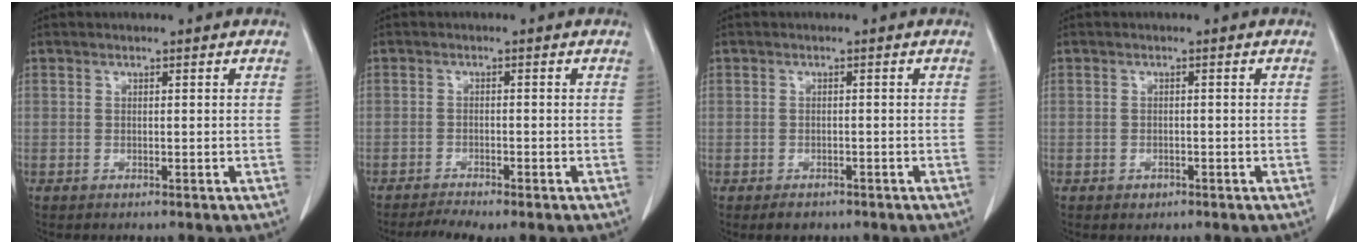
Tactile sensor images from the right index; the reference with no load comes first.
{"total": 3.2, "force": [-2.8, 0.0, 1.6], "torque": [-0.031, -0.006, -0.048]}
{"total": 2.3, "force": [-1.5, 1.6, 0.6], "torque": [-0.010, 0.001, -0.017]}
{"total": 1.1, "force": [-0.6, 0.8, 0.4], "torque": [-0.007, 0.002, -0.006]}